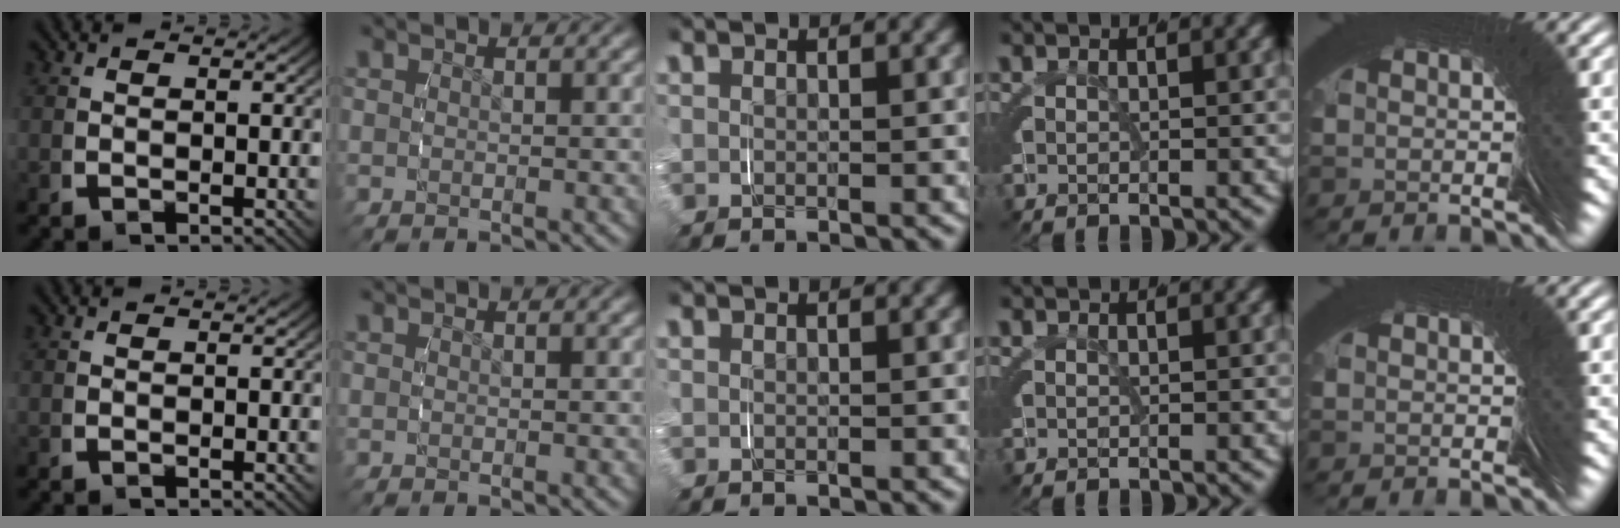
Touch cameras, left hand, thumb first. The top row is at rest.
{}